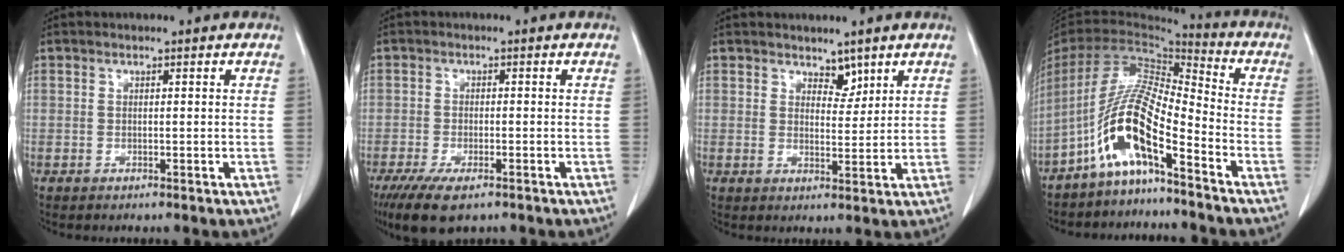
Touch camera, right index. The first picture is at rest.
{"total": 7.0, "force": [-4.6, 2.6, 4.5], "torque": [-0.081, -0.013, -0.078]}
{"total": 2.9, "force": [2.3, 1.5, 1.1], "torque": [-0.011, -0.005, 0.039]}
{"total": 12.6, "force": [-7.2, 1.8, 10.2], "torque": [-0.214, 0.007, -0.140]}